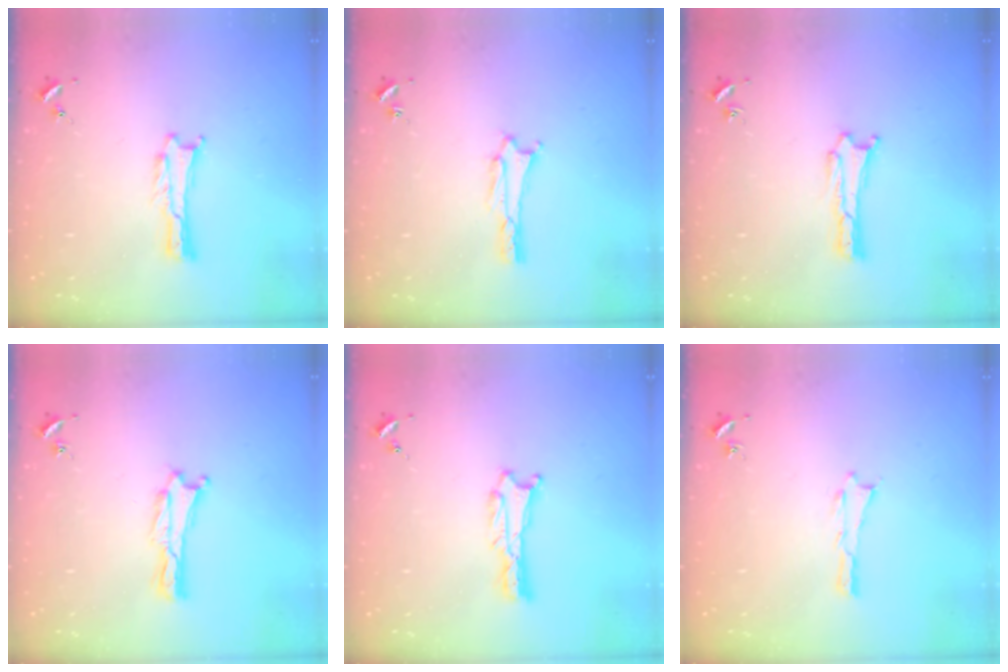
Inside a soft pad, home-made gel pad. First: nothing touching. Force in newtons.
{"total": 1.6, "press": 1.6, "slide": 0.2}
{"total": 0.0}
{"total": 0.0}
{"total": 0.6, "press": 0.6, "slide": 0.1}
{"total": 0.0}